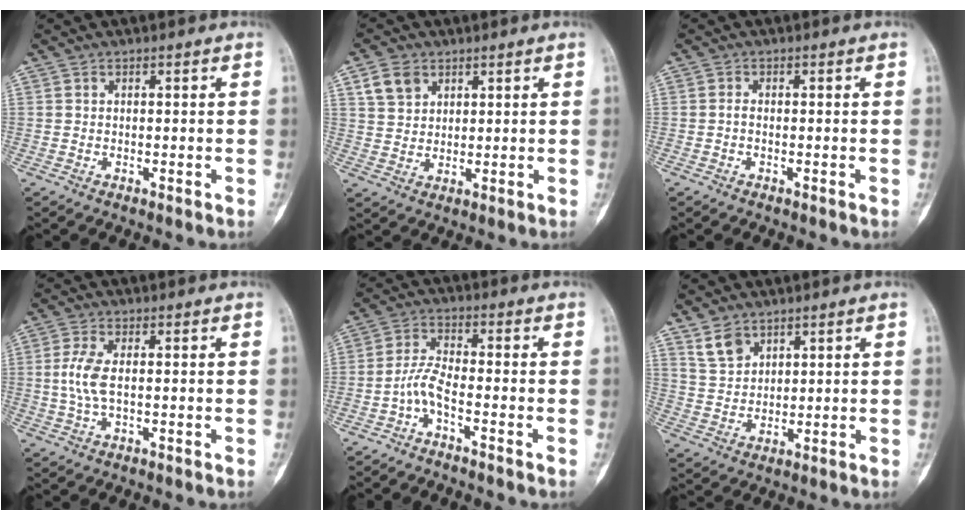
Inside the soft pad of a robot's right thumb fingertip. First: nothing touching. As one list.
[{"total": 5.3, "force": [2.7, 3.9, 2.3], "torque": [-0.028, -0.007, 0.055]}, {"total": 0.7, "force": [-0.3, 0.3, 0.6], "torque": [-0.011, 0.001, -0.008]}, {"total": 5.0, "force": [0.1, 2.0, 4.6], "torque": [-0.119, 0.004, -0.001]}, {"total": 4.7, "force": [-2.8, 0.7, 3.7], "torque": [-0.085, 0.023, -0.061]}, {"total": 4.9, "force": [3.4, 3.1, 1.8], "torque": [-0.021, -0.019, 0.075]}]